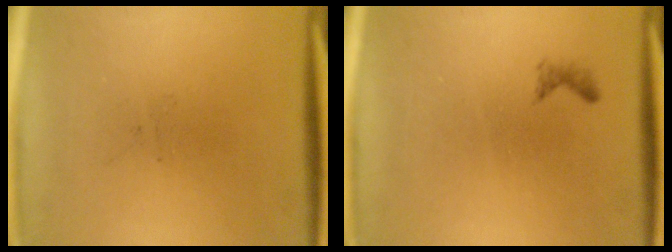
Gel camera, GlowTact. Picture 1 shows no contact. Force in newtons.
{"total": 0.6}